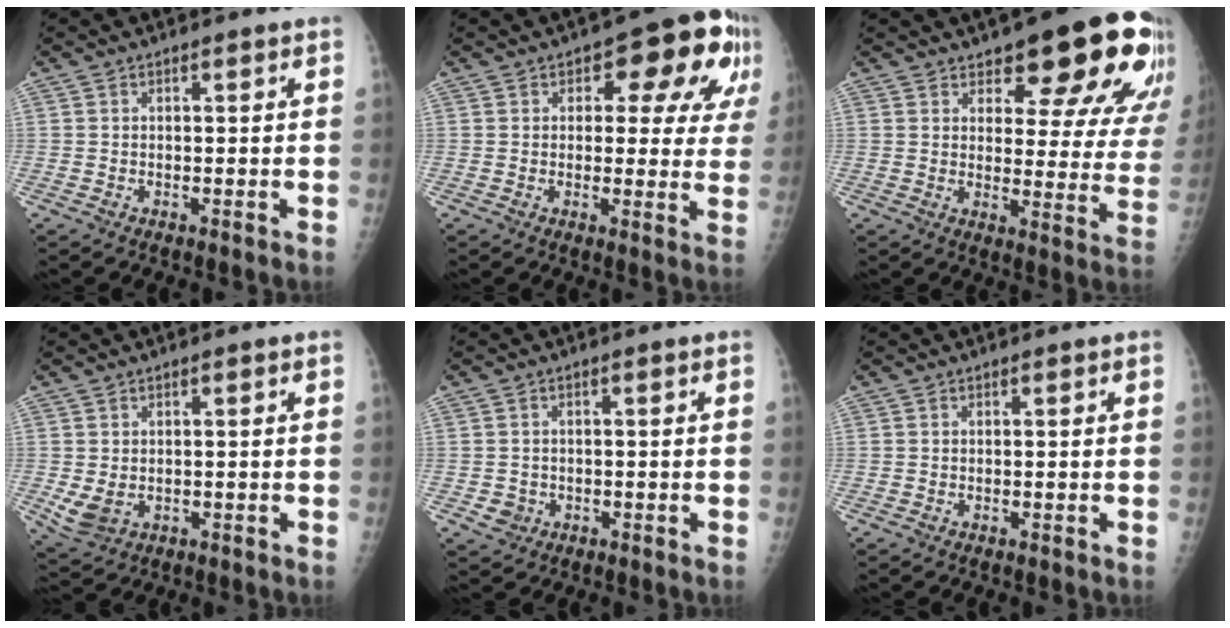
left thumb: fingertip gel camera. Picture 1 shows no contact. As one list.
[{"total": 13.3, "force": [5.1, 6.8, 10.2], "torque": [-0.070, 0.002, 0.056]}, {"total": 19.3, "force": [12.8, 6.9, 12.7], "torque": [-0.115, -0.066, 0.153]}, {"total": 4.4, "force": [-0.4, 3.3, 2.9], "torque": [-0.056, -0.012, 0.006]}, {"total": 2.4, "force": [-0.7, 2.2, 0.6], "torque": [0.001, 0.005, -0.005]}, {"total": 0.0}]